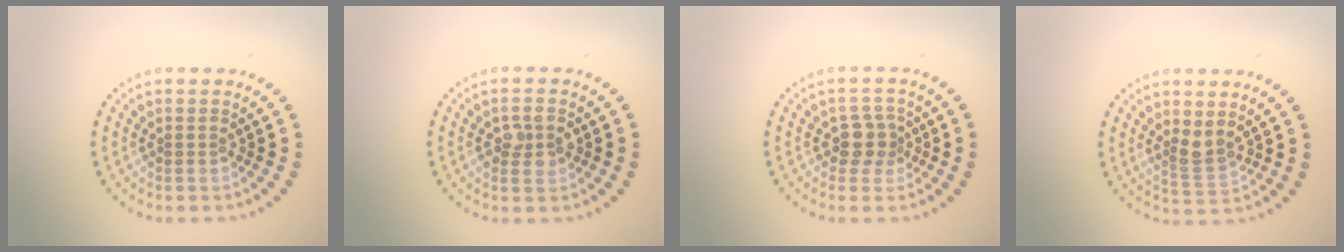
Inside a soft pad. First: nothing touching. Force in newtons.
{"total": 2.1, "press": 2.1, "slide": 0.1}
{"total": 2.2, "press": 1.9, "slide": 1.2}
{"total": 2.2, "press": 1.7, "slide": 1.4}